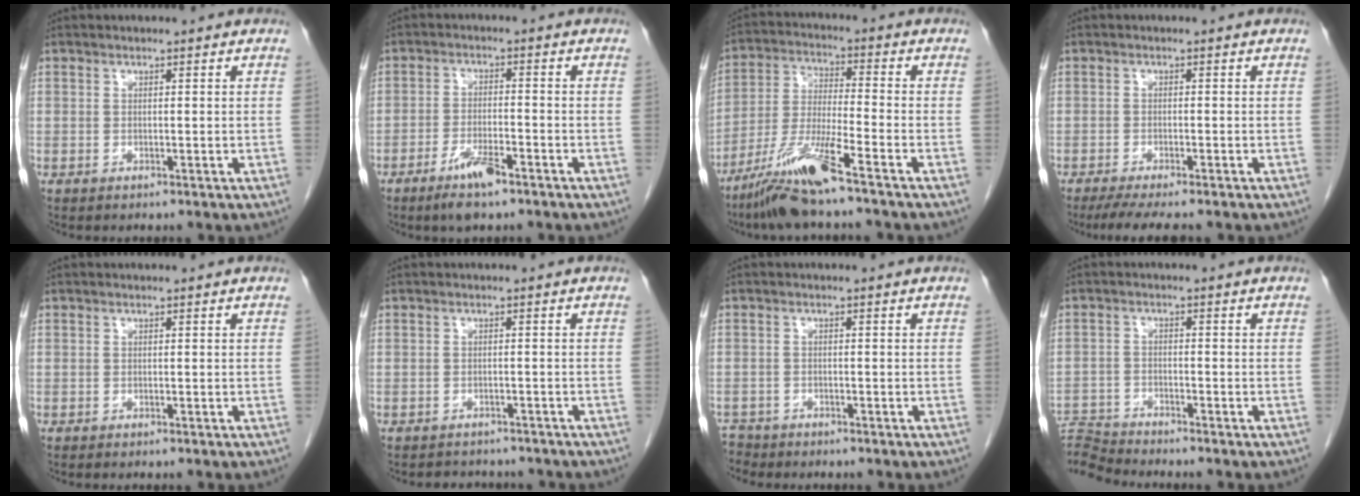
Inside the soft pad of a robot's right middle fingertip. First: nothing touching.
{"total": 5.5, "force": [-3.7, 0.9, 4.0], "torque": [-0.080, -0.006, -0.067]}
{"total": 11.1, "force": [-7.7, -0.4, 7.9], "torque": [-0.165, -0.027, -0.149]}
{"total": 6.0, "force": [-4.9, 0.3, 3.4], "torque": [-0.051, -0.015, -0.077]}
{"total": 0.0}
{"total": 5.5, "force": [-5.1, 1.9, 1.0], "torque": [-0.016, 0.000, -0.058]}
{"total": 2.6, "force": [-2.5, 0.6, -0.5], "torque": [0.008, -0.007, -0.047]}
{"total": 5.6, "force": [-5.4, -1.5, -0.6], "torque": [0.006, -0.002, -0.102]}